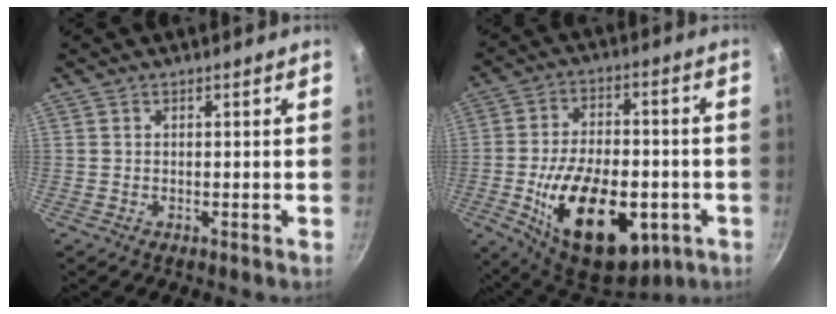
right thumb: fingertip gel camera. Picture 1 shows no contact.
{"total": 23.5, "force": [-6.6, 13.2, 18.4], "torque": [-0.280, 0.017, -0.090]}